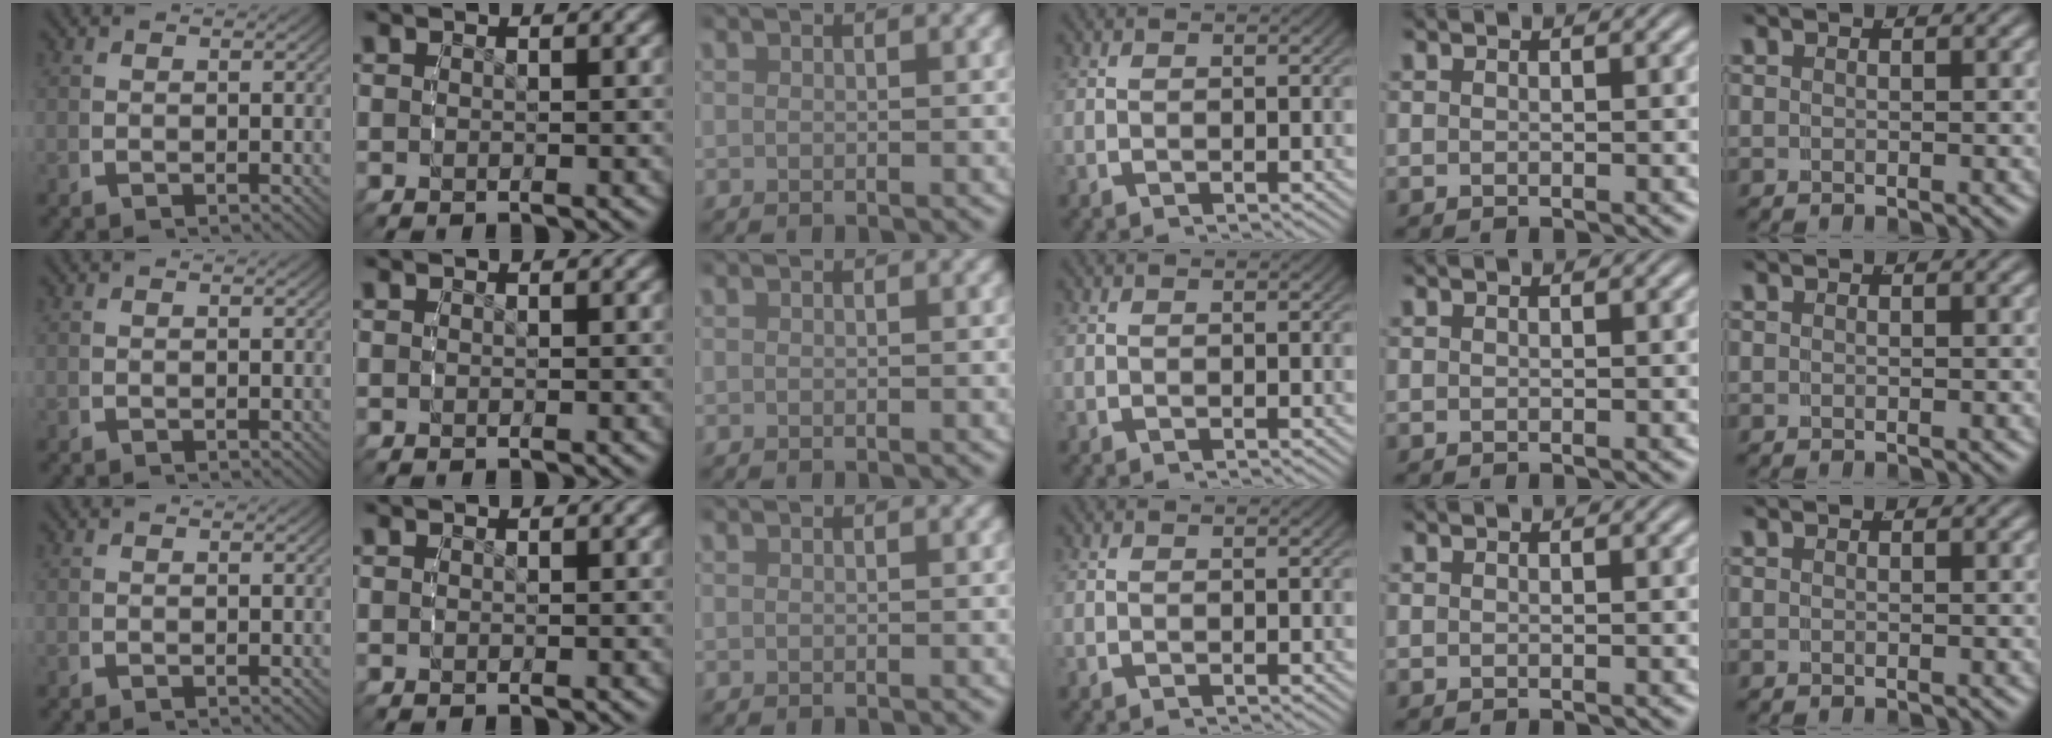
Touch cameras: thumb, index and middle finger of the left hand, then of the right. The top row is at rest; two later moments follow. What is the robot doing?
{"motion": "reach", "object": "pen bag"}